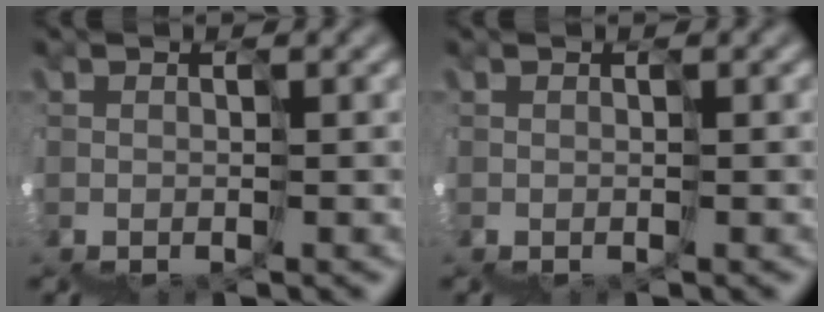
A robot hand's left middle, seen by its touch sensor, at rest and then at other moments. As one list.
[{"total": 0.0}]